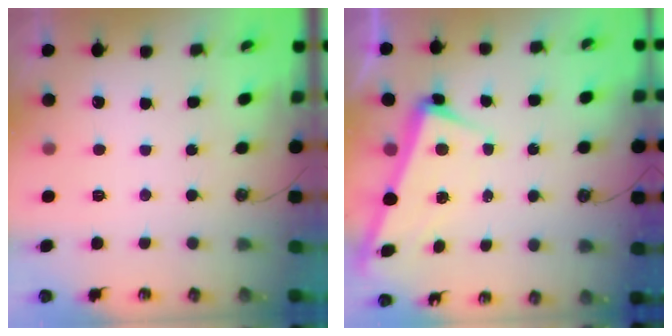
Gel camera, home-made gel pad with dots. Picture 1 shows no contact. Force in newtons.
{"total": 3.0, "press": 2.8, "slide": 0.8}